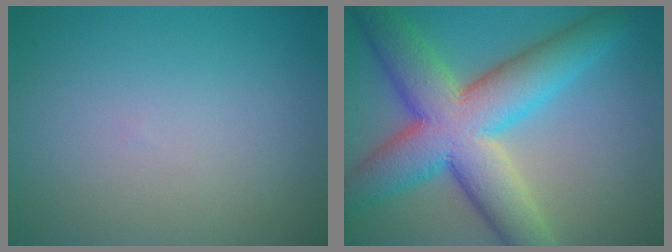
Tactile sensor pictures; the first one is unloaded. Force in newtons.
{"total": 11.6, "press": 11.6, "slide": 0.5}